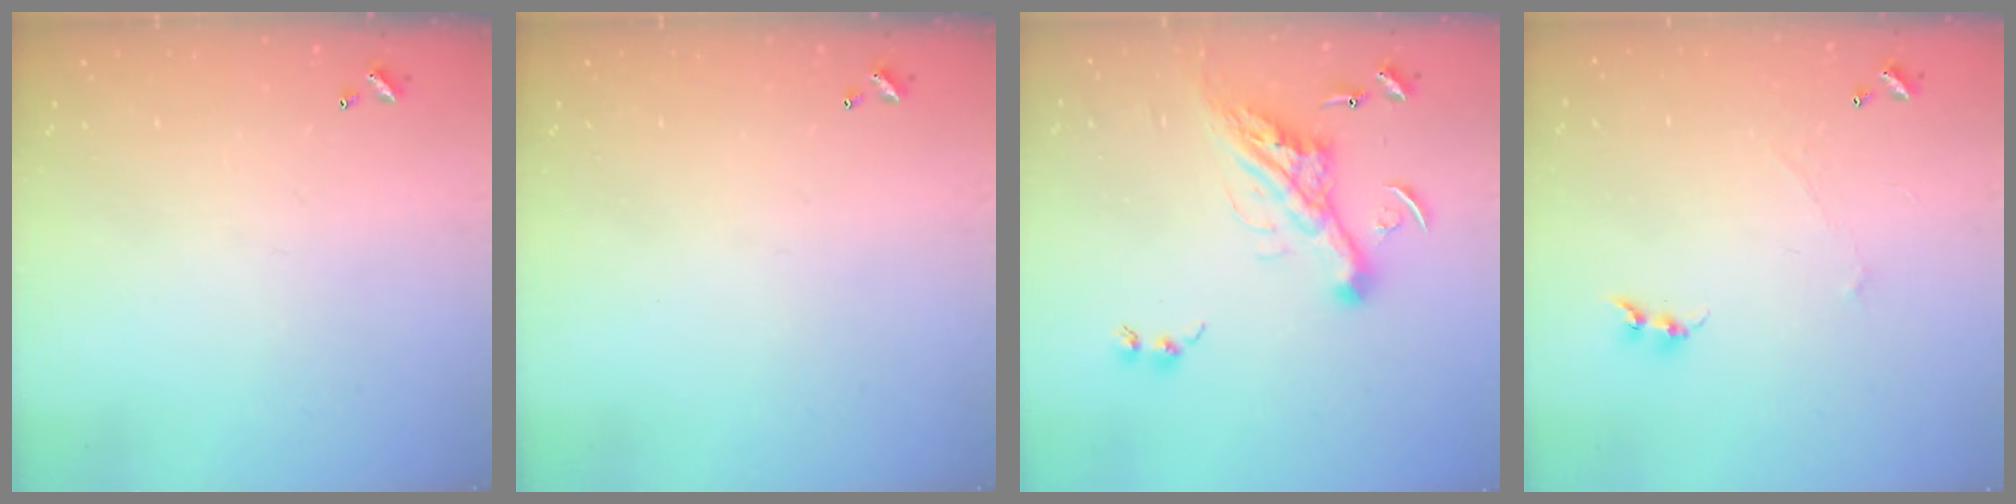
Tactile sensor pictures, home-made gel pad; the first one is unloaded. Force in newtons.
{"total": 0.0}
{"total": 11.8, "press": 11.6, "slide": 1.9}
{"total": 0.0}